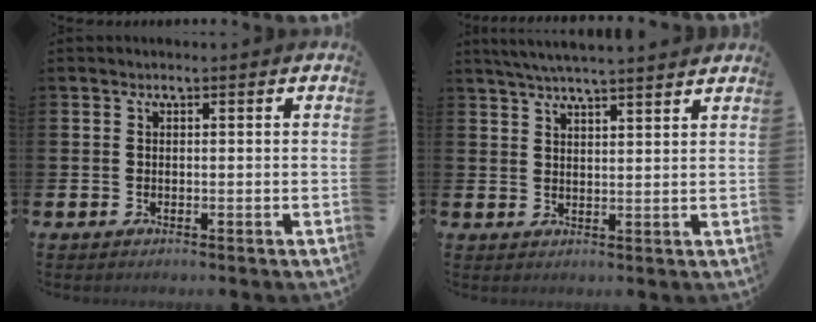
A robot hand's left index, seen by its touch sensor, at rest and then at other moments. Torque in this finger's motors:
{"motor_torque": [0.65, -0.83, 0.53, 0.19]}